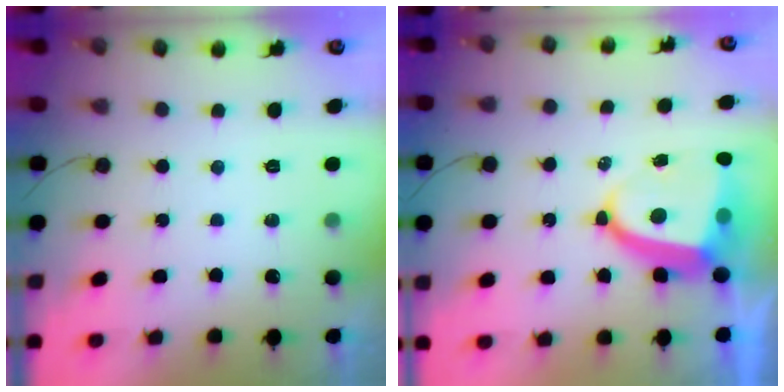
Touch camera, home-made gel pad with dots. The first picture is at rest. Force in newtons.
{"total": 9.1, "press": 9.0, "slide": 1.0}